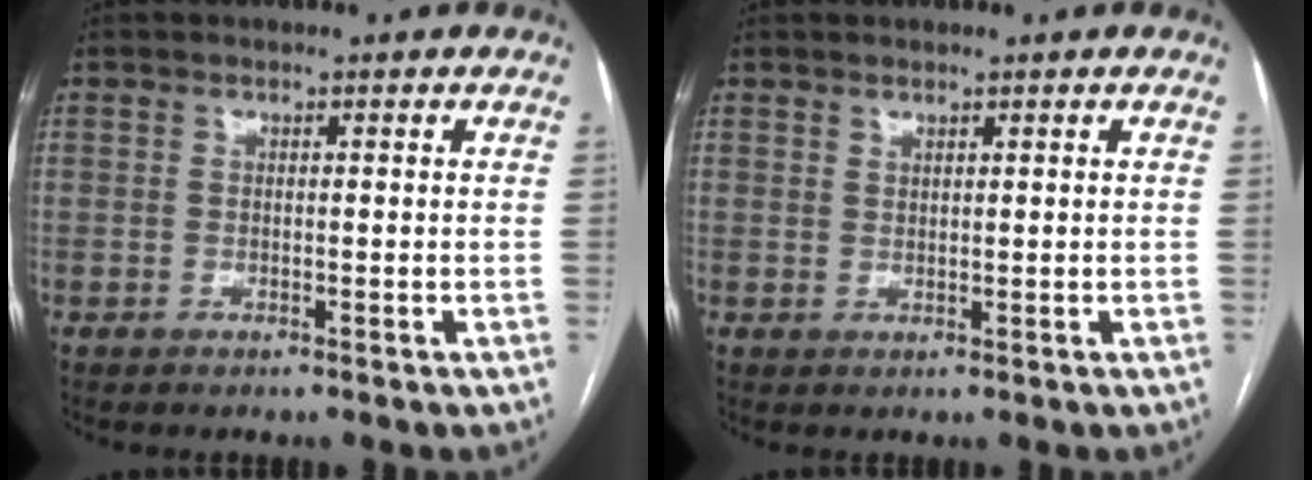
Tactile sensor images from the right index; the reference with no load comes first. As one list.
[{"total": 0.6, "force": [0.6, 0.2, 0.2], "torque": [-0.003, -0.005, 0.010]}]